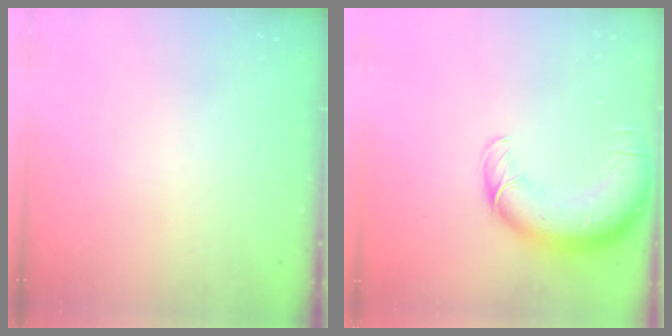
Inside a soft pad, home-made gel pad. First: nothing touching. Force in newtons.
{"total": 13.5, "press": 13.0, "slide": 3.6}